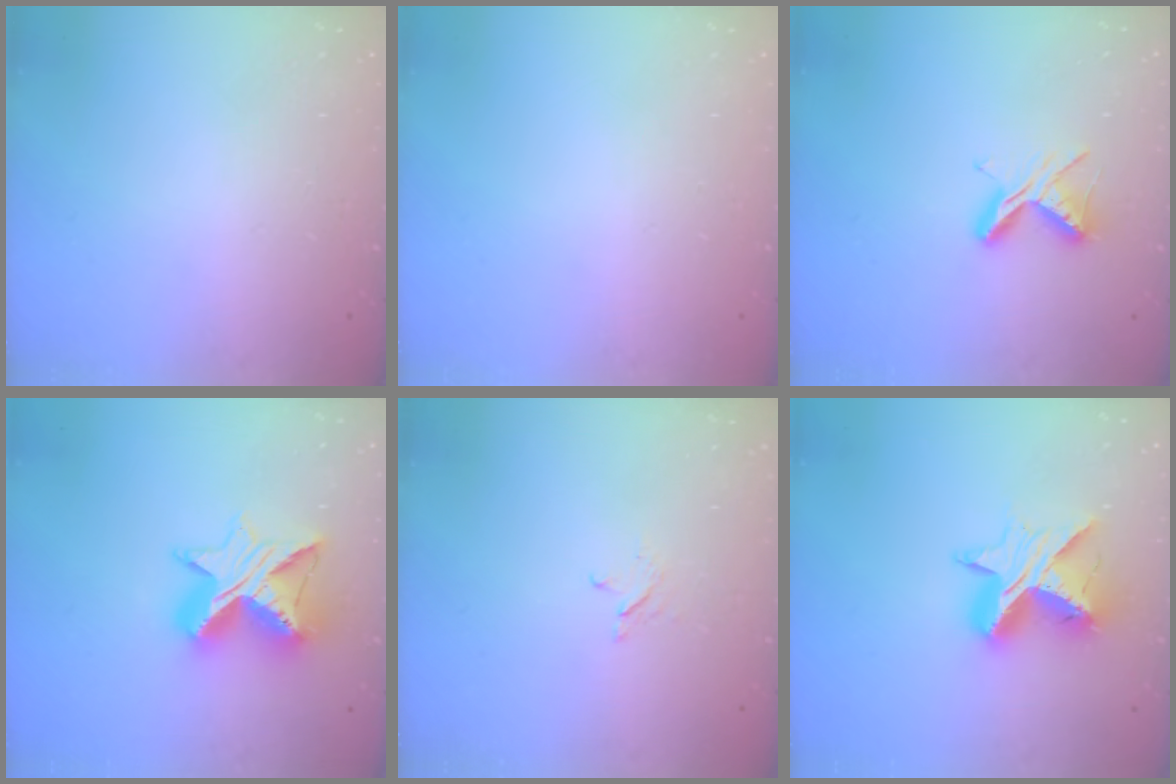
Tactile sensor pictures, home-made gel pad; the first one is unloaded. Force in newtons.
{"total": 0.0}
{"total": 6.8, "press": 6.7, "slide": 0.7}
{"total": 13.3, "press": 13.3, "slide": 0.8}
{"total": 2.6, "press": 2.6, "slide": 0.3}
{"total": 11.8, "press": 11.8, "slide": 1.0}